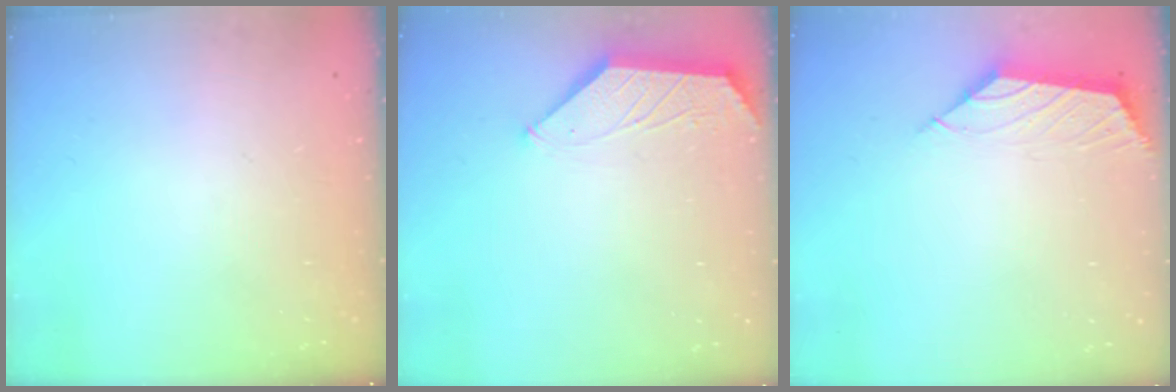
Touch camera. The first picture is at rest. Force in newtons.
{"total": 1.6, "press": 1.6, "slide": 0.4}
{"total": 2.4, "press": 2.3, "slide": 0.6}